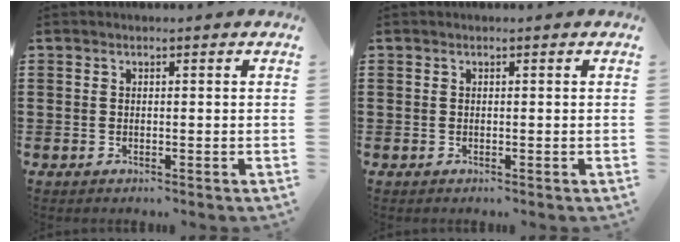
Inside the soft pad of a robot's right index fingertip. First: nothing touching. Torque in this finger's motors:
{"motor_torque": [1.07, 1.07, 0.00, 0.01]}